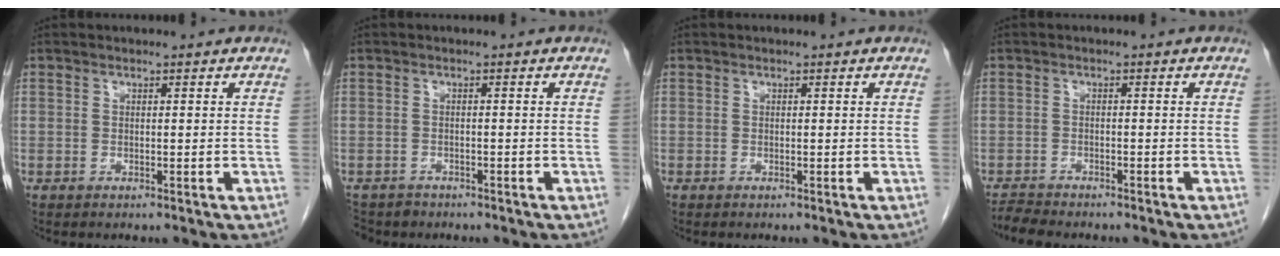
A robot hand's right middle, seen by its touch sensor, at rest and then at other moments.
{"total": 3.8, "force": [-3.1, 2.2, 0.2], "torque": [-0.002, 0.001, -0.051]}
{"total": 0.0}
{"total": 3.1, "force": [-3.0, 0.6, 0.8], "torque": [-0.019, -0.013, -0.049]}